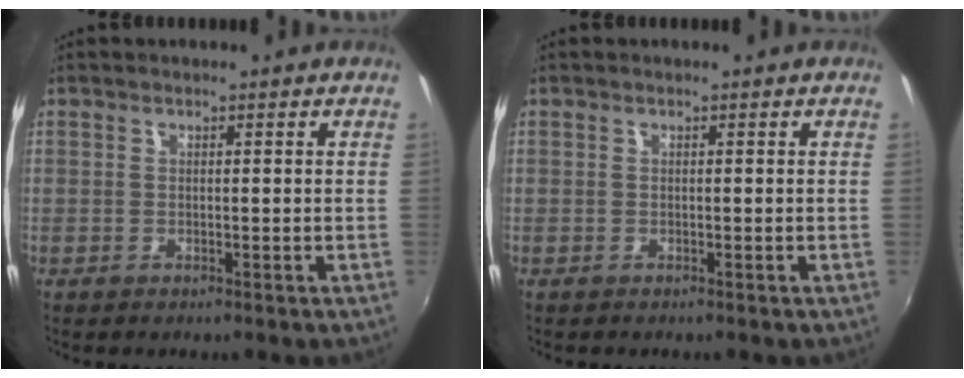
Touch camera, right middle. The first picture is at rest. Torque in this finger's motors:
{"motor_torque": [-0.02, -0.27, 0.04, 0.00]}